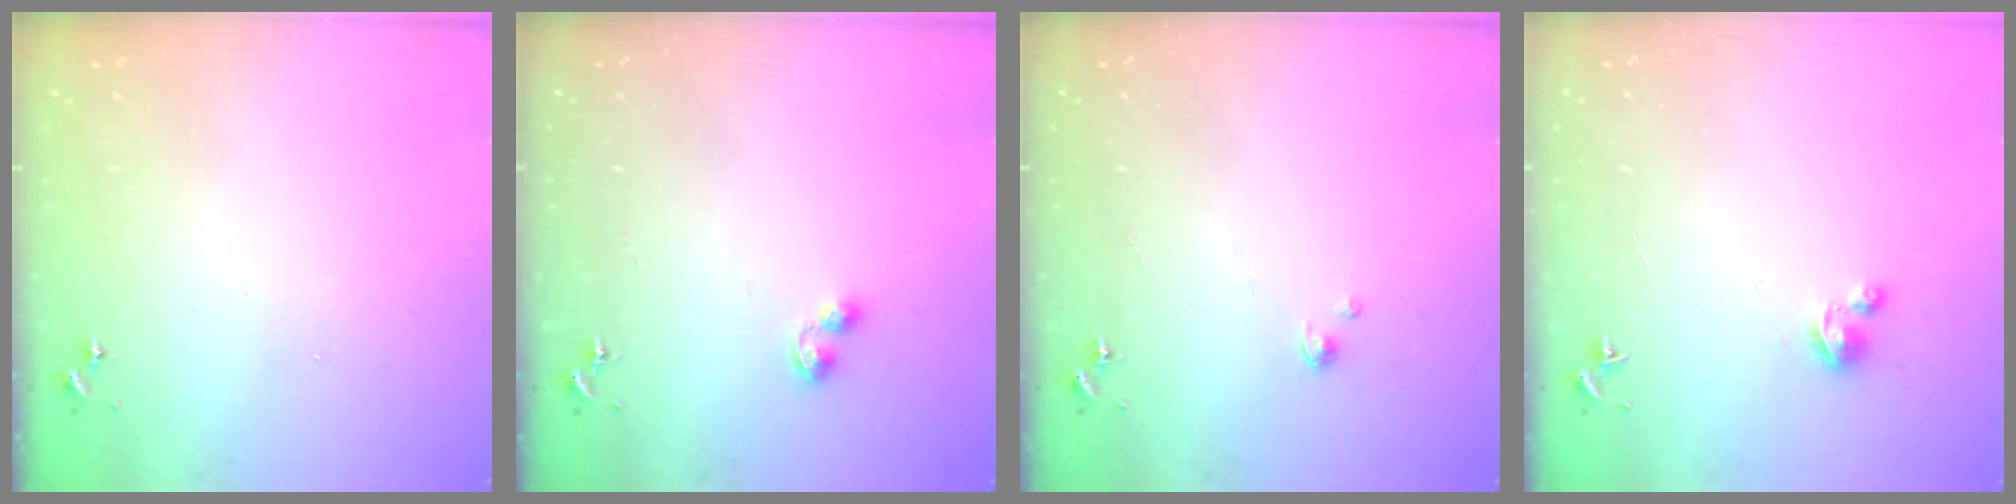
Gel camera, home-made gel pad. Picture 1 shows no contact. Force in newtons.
{"total": 5.4, "press": 5.4, "slide": 0.8}
{"total": 1.0, "press": 1.0, "slide": 0.1}
{"total": 4.5, "press": 4.5, "slide": 0.4}